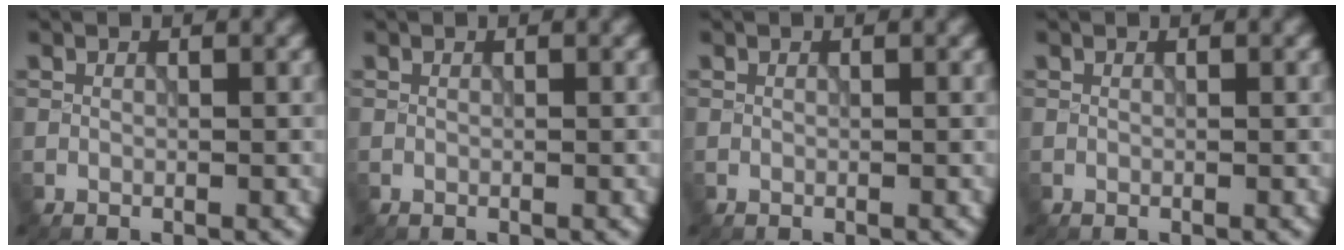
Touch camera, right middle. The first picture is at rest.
{"total": 0.0}
{"total": 0.0}
{"total": 0.0}